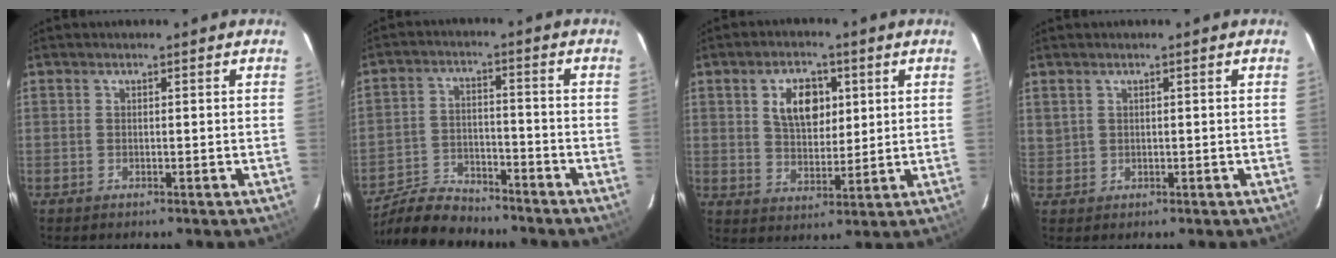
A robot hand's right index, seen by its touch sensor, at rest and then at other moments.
{"total": 10.9, "force": [-9.8, 3.3, 3.4], "torque": [-0.098, 0.003, -0.169]}
{"total": 8.6, "force": [2.9, 5.3, 6.2], "torque": [-0.109, 0.014, 0.056]}
{"total": 1.9, "force": [0.9, 1.6, 0.7], "torque": [-0.011, 0.005, 0.023]}